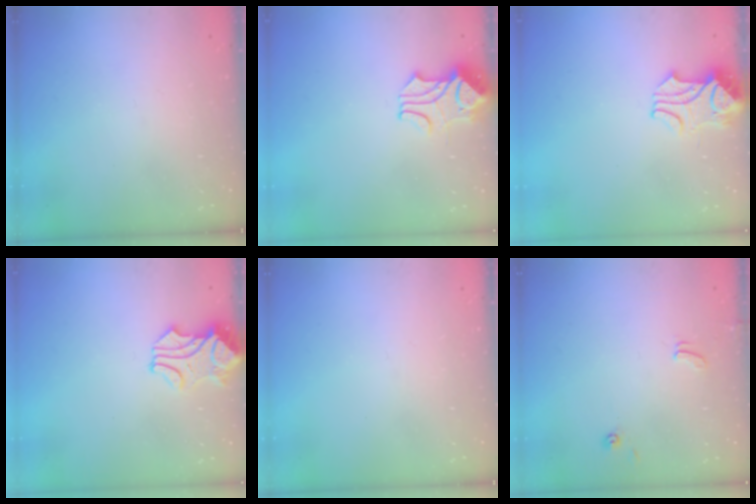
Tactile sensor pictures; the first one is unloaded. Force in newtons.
{"total": 1.7, "press": 1.3, "slide": 1.0}
{"total": 2.4, "press": 2.3, "slide": 0.6}
{"total": 0.9, "press": 0.7, "slide": 0.7}
{"total": 0.0}
{"total": 0.9, "press": 0.8, "slide": 0.4}